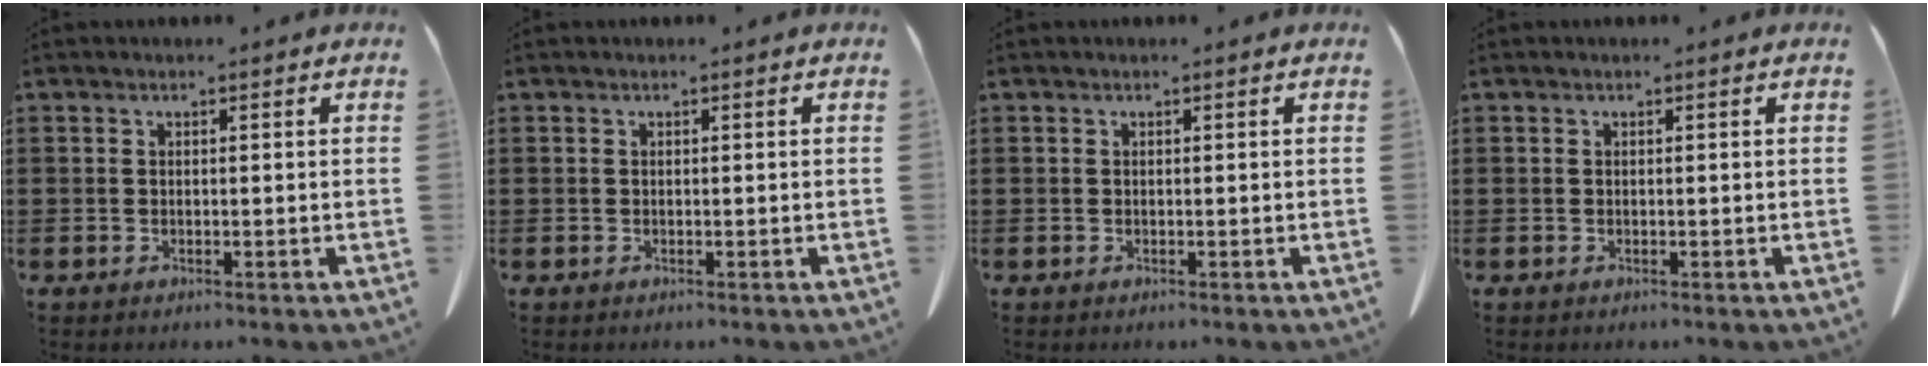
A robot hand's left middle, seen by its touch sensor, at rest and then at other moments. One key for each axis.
{"total": 0.0}
{"total": 0.0}
{"total": 0.0}